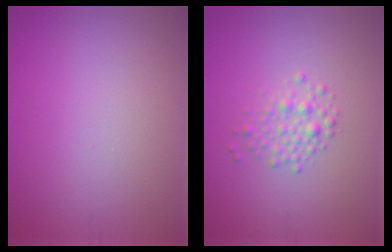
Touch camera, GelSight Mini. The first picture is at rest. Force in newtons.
{"total": 2.0, "press": 2.0, "slide": 0.0}